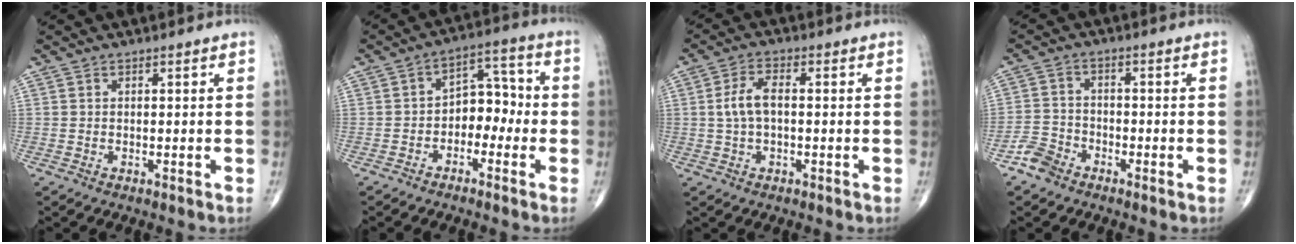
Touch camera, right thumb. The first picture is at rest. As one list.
[{"total": 7.6, "force": [-2.0, 5.3, 5.1], "torque": [-0.041, 0.043, -0.046]}, {"total": 5.2, "force": [0.1, 2.6, 4.5], "torque": [-0.098, 0.016, -0.002]}, {"total": 4.4, "force": [-3.2, 2.7, 1.2], "torque": [-0.015, 0.014, -0.072]}]